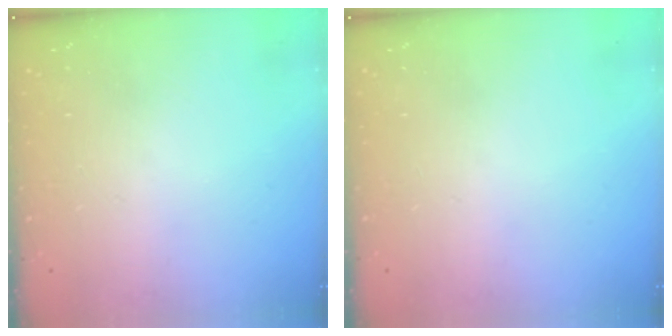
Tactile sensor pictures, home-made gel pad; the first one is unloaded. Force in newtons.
{"total": 0.0}